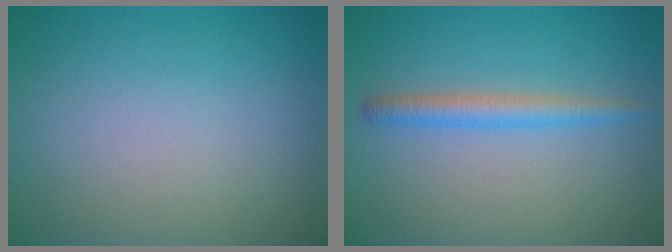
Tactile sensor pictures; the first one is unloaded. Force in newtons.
{"total": 2.2, "press": 2.2, "slide": 0.2}